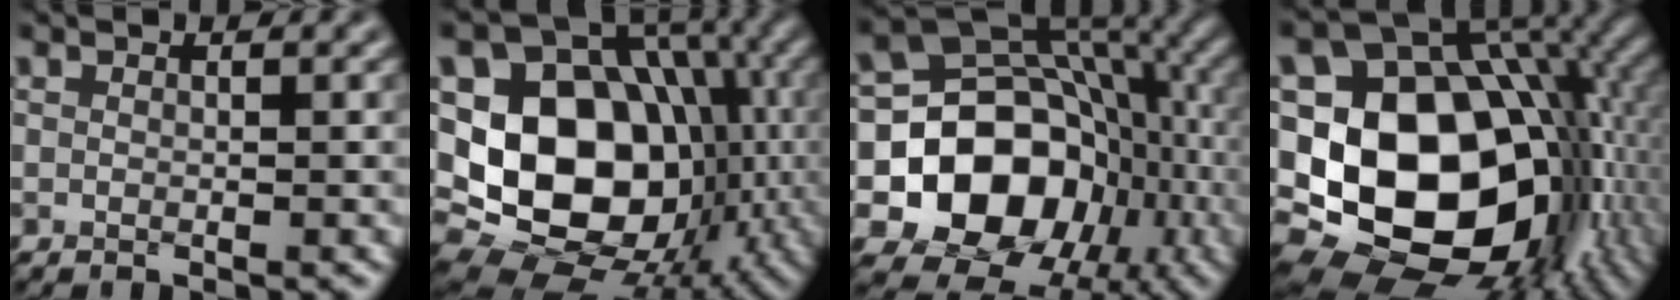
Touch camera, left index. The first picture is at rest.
{"total": 16.6, "force": [-1.8, 13.2, 9.9], "torque": [-0.151, -0.006, -0.034]}
{"total": 14.3, "force": [-3.6, 11.3, 7.9], "torque": [-0.128, -0.011, -0.069]}
{"total": 19.2, "force": [-1.5, 14.0, 12.9], "torque": [-0.213, -0.011, 0.003]}